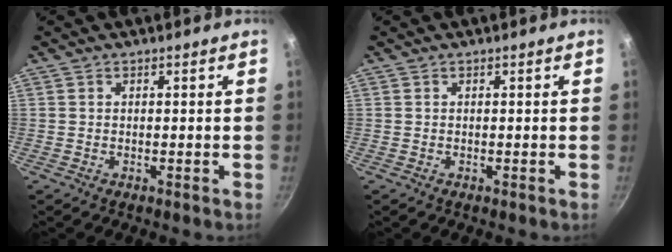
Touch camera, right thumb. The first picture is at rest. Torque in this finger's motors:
{"motor_torque": [-0.04, -0.04, 0.00, 0.00, 0.00]}